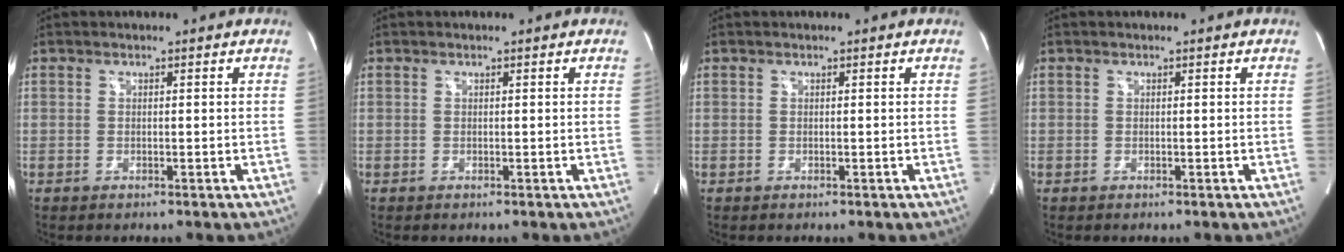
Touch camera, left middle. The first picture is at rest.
{"total": 0.0}
{"total": 0.0}
{"total": 0.0}